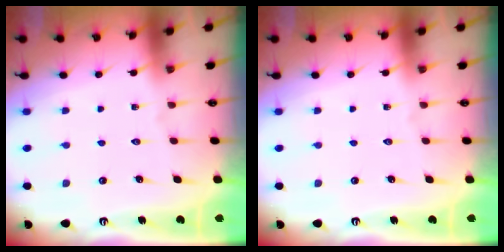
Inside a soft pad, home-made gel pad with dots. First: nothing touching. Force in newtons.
{"total": 0.0}